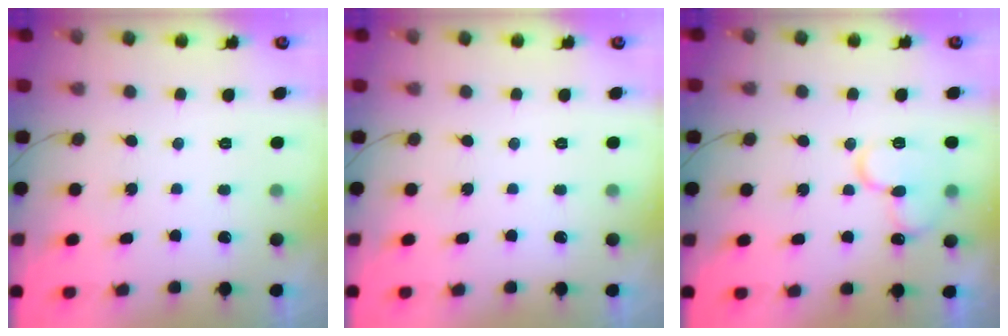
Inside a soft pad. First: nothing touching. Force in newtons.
{"total": 0.0}
{"total": 13.1, "press": 13.0, "slide": 1.8}